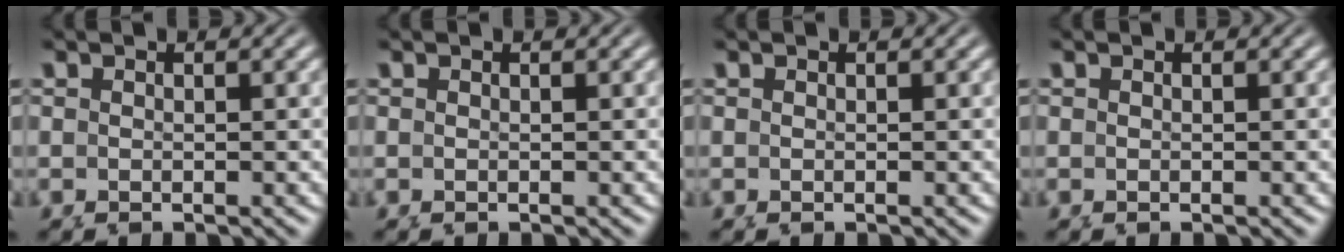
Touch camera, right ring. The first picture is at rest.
{"total": 0.0}
{"total": 0.0}
{"total": 0.0}